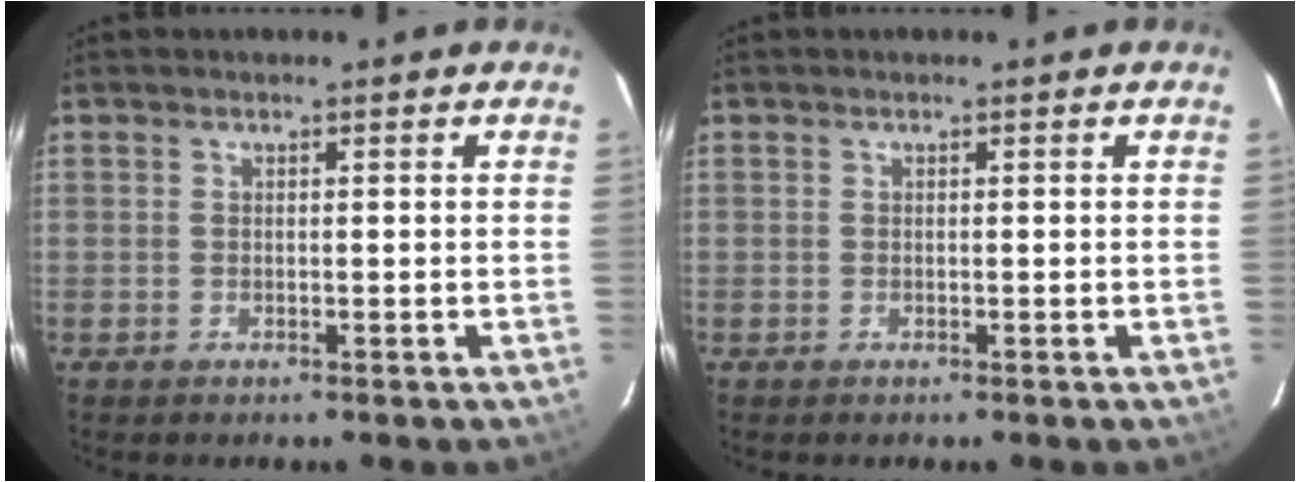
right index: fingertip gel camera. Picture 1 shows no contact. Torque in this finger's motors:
{"motor_torque": [0.01, -0.01, 0.00, 0.00]}